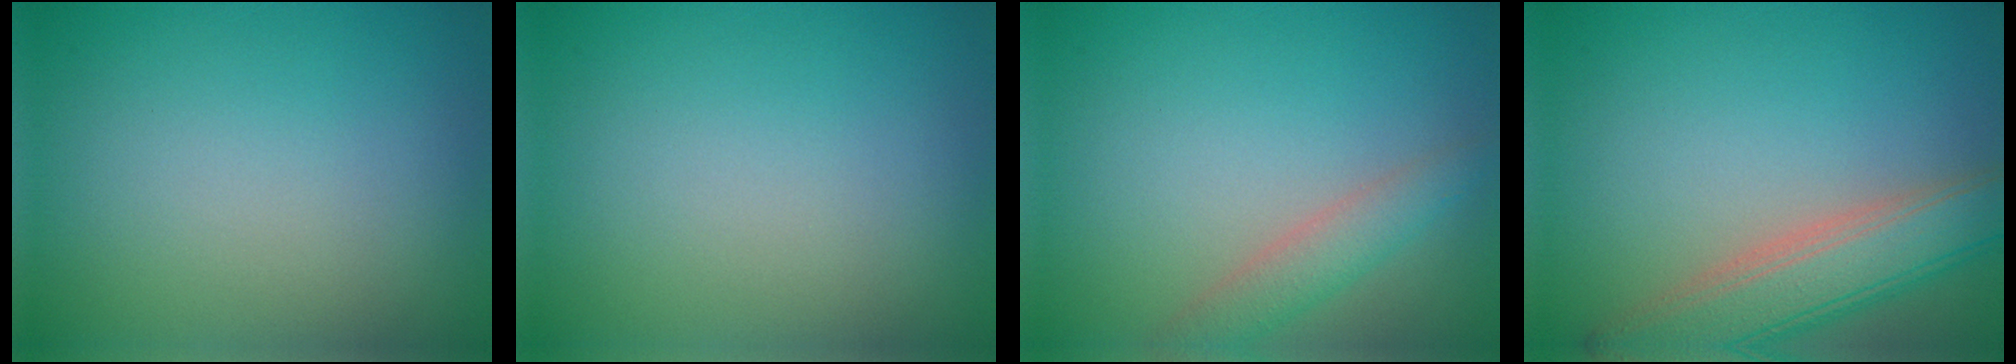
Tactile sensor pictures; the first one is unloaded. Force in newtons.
{"total": 0.0}
{"total": 2.5, "press": 2.5, "slide": 0.2}
{"total": 6.1, "press": 6.1, "slide": 0.3}